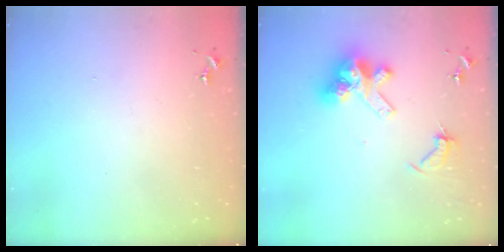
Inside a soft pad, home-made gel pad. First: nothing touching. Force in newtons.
{"total": 13.6, "press": 13.5, "slide": 1.5}